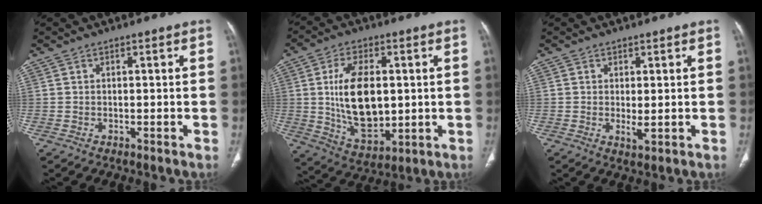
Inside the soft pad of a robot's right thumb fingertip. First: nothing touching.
{"total": 15.4, "force": [1.2, 8.6, 12.8], "torque": [-0.212, -0.013, 0.033]}
{"total": 2.1, "force": [0.0, 0.7, 2.0], "torque": [-0.038, -0.008, 0.004]}